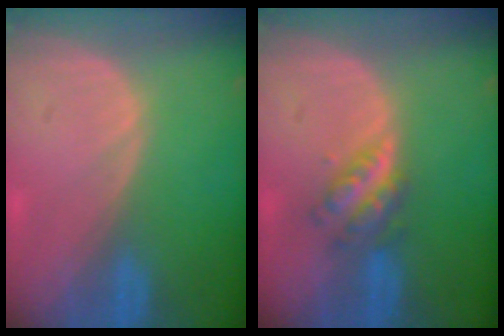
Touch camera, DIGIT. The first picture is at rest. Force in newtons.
{"total": 4.7, "press": 4.4, "slide": 1.5}